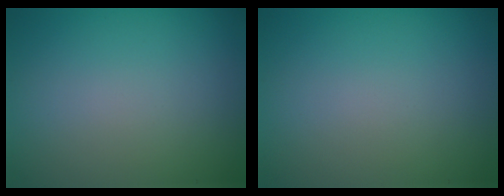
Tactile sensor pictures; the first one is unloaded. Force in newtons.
{"total": 0.0}